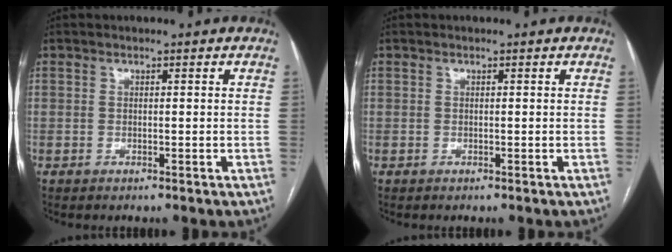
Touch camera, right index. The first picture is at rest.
{"total": 0.0}